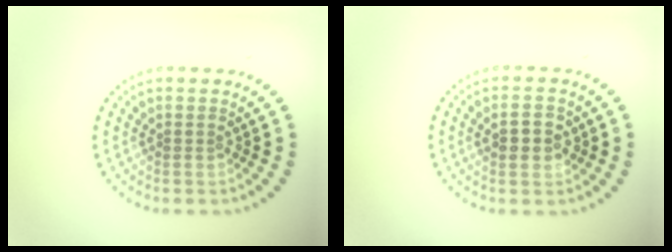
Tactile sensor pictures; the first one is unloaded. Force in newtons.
{"total": 2.7, "press": 2.7, "slide": 0.1}